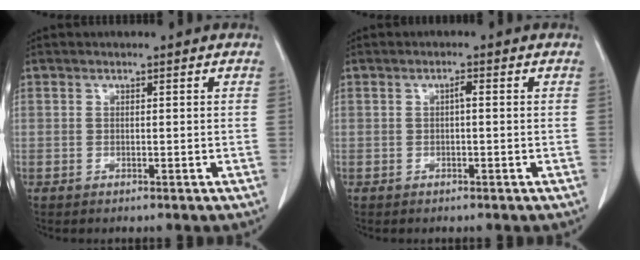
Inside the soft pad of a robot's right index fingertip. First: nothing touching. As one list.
[{"total": 1.0, "force": [0.0, 0.2, 1.0], "torque": [-0.016, 0.003, 0.000]}]